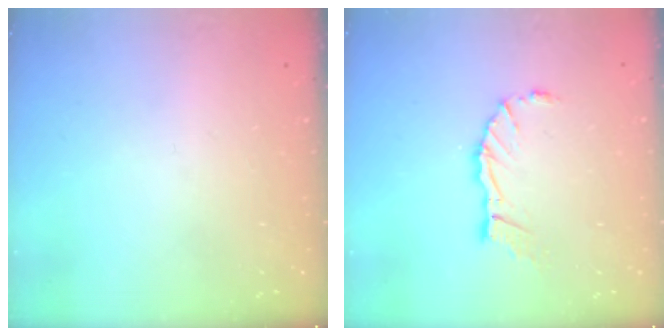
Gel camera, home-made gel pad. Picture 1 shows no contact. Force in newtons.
{"total": 8.5, "press": 8.5, "slide": 1.1}